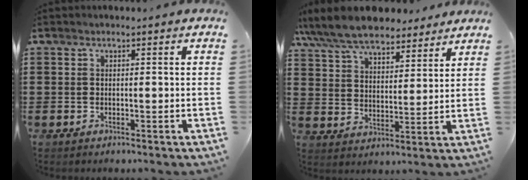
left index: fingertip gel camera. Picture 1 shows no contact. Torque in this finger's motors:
{"motor_torque": [2.03, -0.11, 1.05, 0.21]}